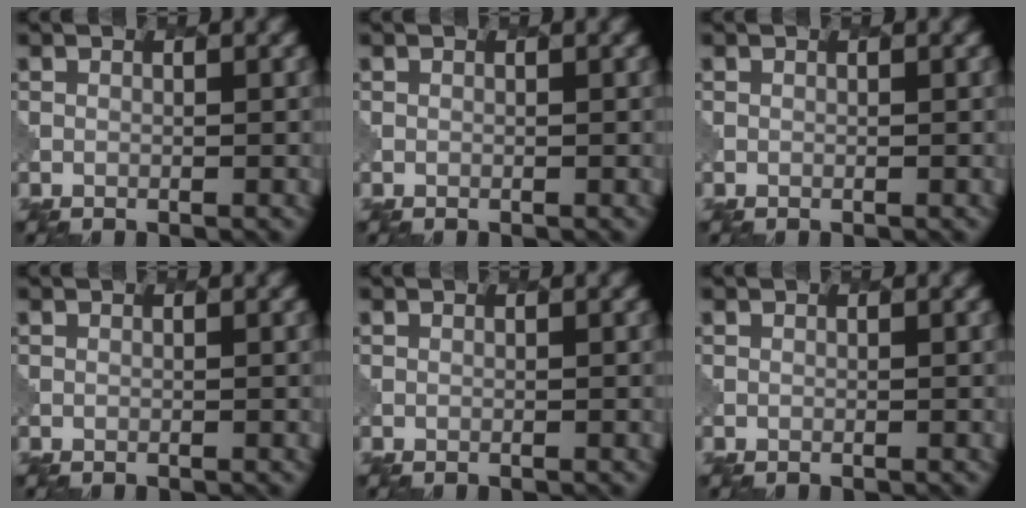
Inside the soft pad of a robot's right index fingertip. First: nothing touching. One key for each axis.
{"total": 0.0}
{"total": 0.0}
{"total": 0.0}
{"total": 0.0}
{"total": 0.0}